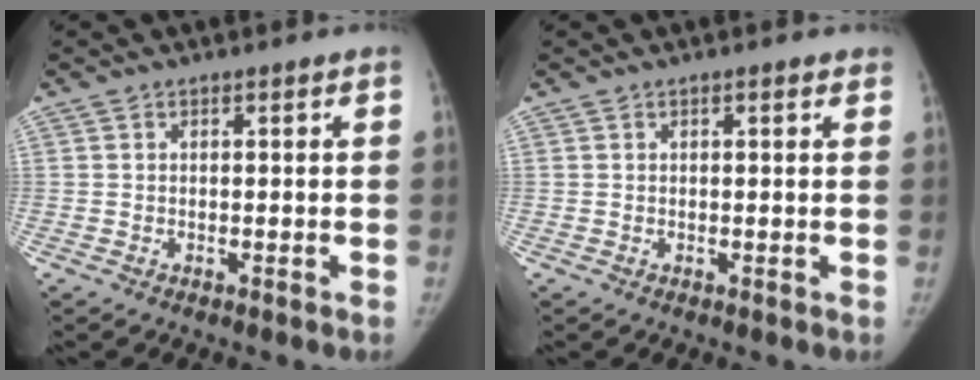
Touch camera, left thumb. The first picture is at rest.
{"total": 0.9, "force": [0.6, 0.3, 0.6], "torque": [-0.005, 0.000, 0.006]}